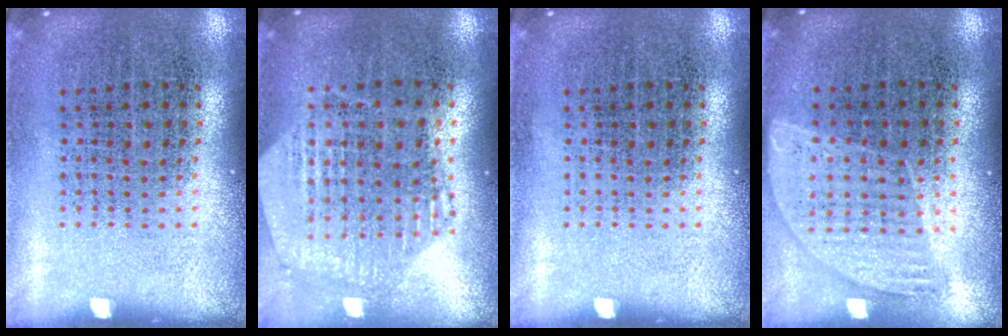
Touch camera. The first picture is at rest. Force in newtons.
{"total": 1.0, "press": 1.0, "slide": 0.2}
{"total": 0.0}
{"total": 0.9, "press": 0.8, "slide": 0.3}